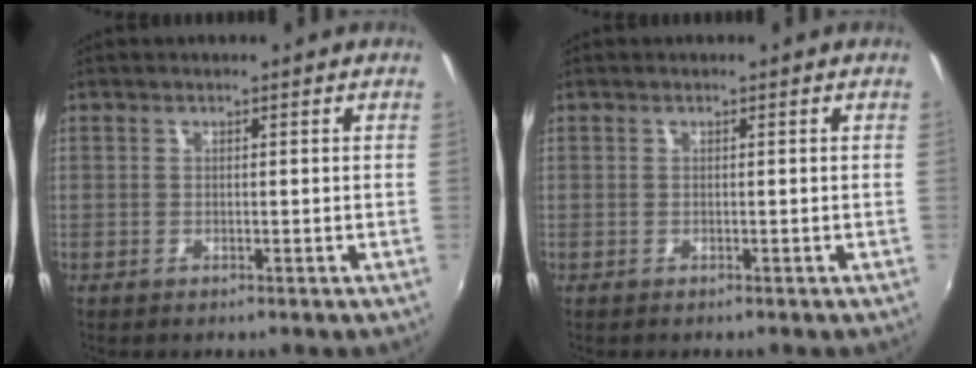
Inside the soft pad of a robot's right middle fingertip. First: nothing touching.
{"total": 0.0}